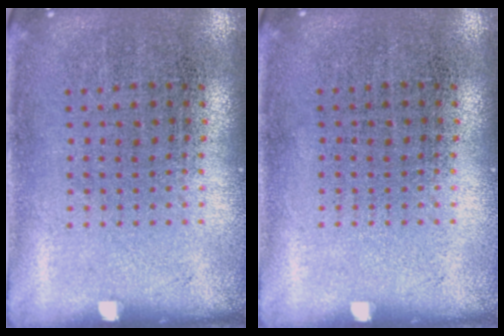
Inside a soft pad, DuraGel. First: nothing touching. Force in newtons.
{"total": 0.0}